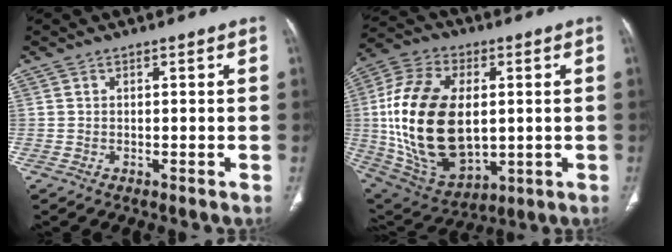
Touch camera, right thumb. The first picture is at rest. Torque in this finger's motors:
{"motor_torque": [1.16, 1.26, 2.71, 0.08, 0.95]}